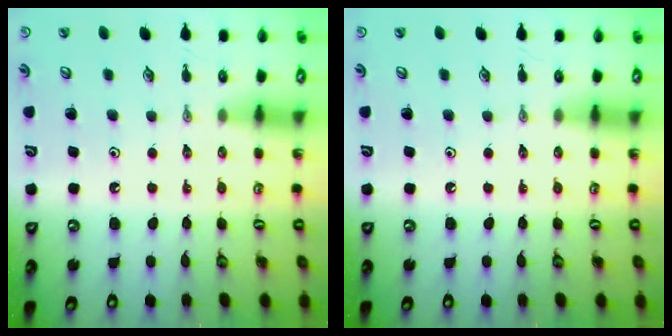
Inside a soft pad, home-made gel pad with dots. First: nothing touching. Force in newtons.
{"total": 0.0}